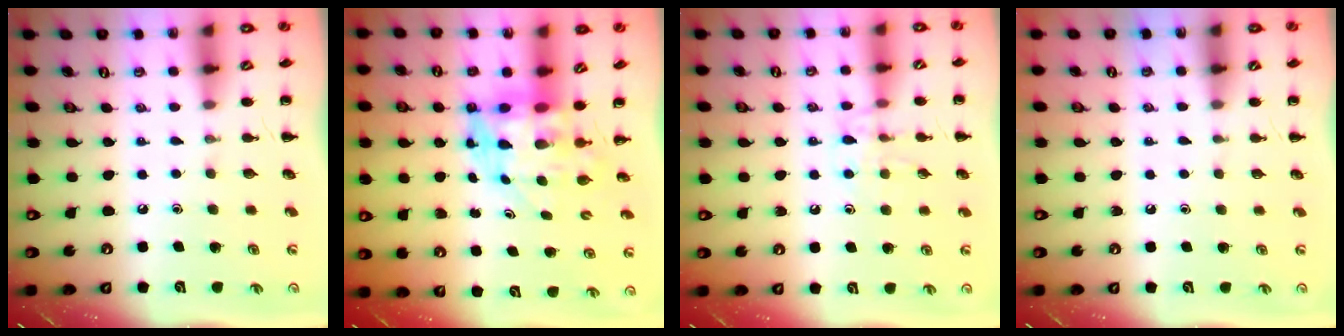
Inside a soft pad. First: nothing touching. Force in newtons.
{"total": 6.2, "press": 5.9, "slide": 1.8}
{"total": 8.5, "press": 8.4, "slide": 1.0}
{"total": 0.0}